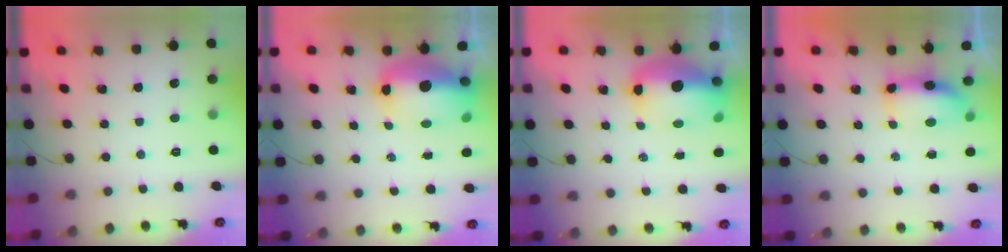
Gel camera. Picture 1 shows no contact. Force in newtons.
{"total": 13.7, "press": 13.3, "slide": 3.3}
{"total": 13.7, "press": 13.3, "slide": 3.3}
{"total": 7.0, "press": 7.0, "slide": 0.5}